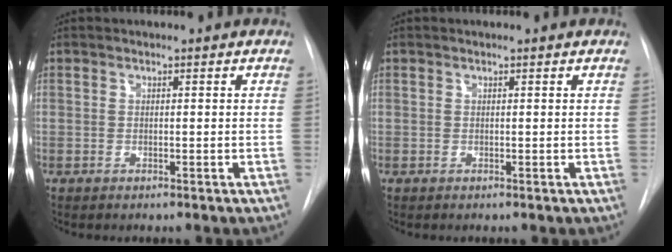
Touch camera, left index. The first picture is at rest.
{"total": 0.9, "force": [0.9, 0.0, 0.1], "torque": [-0.008, 0.005, 0.011]}